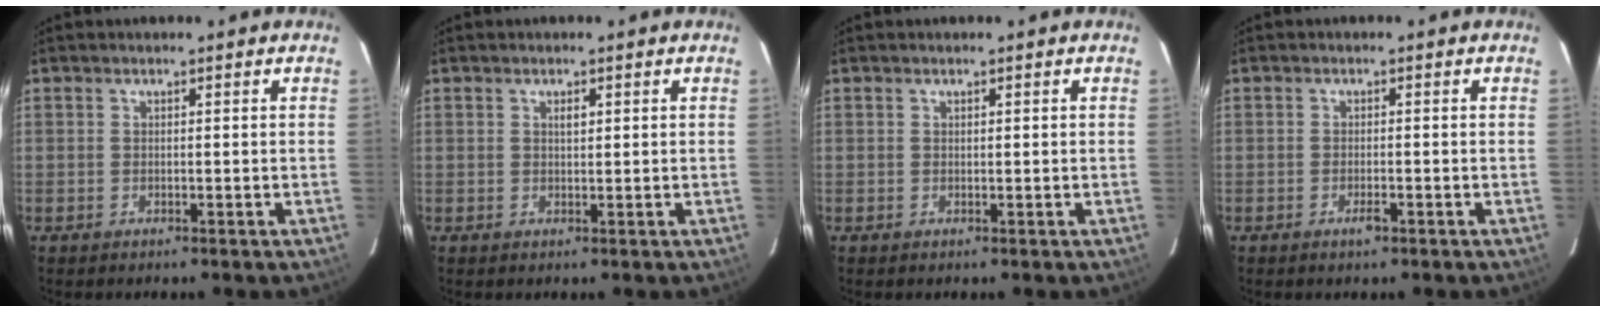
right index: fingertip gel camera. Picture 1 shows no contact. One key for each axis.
{"total": 1.2, "fx": 0.5, "fy": 0.5, "fz": 1.0, "tx": -0.016, "ty": 0.000, "tz": 0.008}
{"total": 0.0}
{"total": 1.4, "fx": -0.8, "fy": 0.3, "fz": 1.0, "tx": -0.020, "ty": -0.001, "tz": -0.012}